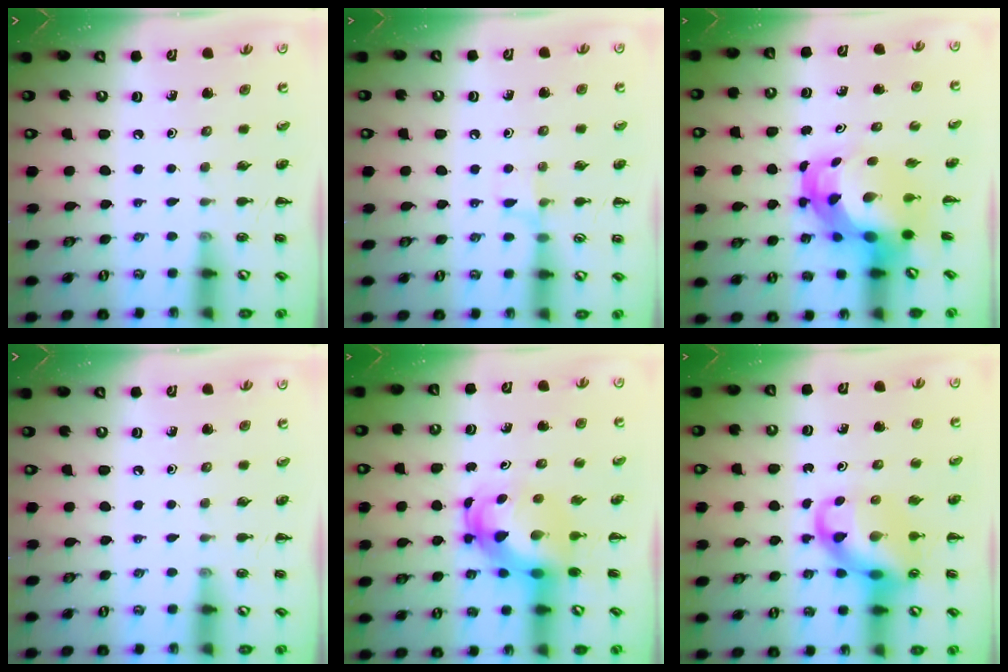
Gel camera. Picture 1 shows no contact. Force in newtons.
{"total": 5.7, "press": 5.4, "slide": 1.8}
{"total": 6.2, "press": 6.0, "slide": 1.7}
{"total": 0.0}
{"total": 5.7, "press": 5.4, "slide": 1.6}
{"total": 12.7, "press": 12.2, "slide": 3.4}